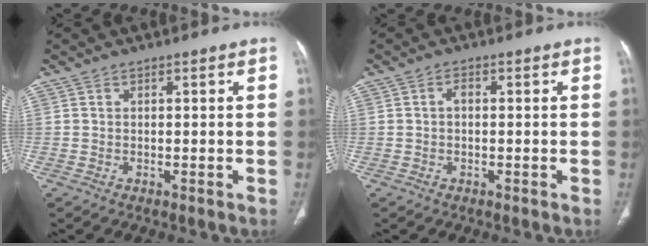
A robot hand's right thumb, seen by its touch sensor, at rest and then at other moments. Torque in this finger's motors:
{"motor_torque": [1.24, 1.19, 0.11, -0.27, -0.03]}